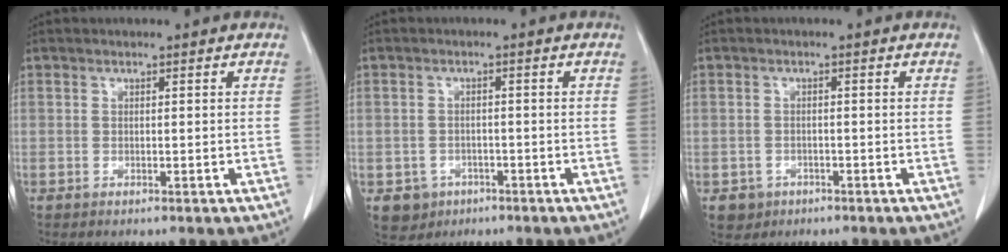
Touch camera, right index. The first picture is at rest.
{"total": 4.0, "force": [-1.8, 3.5, 0.4], "torque": [-0.001, 0.010, -0.022]}
{"total": 2.8, "force": [-1.2, 2.6, 0.3], "torque": [0.003, 0.009, -0.015]}